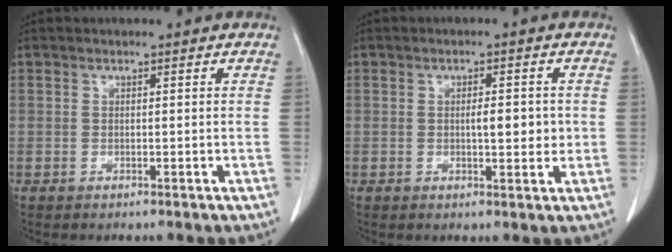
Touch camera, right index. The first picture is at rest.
{"total": 3.6, "force": [0.1, 1.2, 3.4], "torque": [-0.055, 0.000, 0.003]}